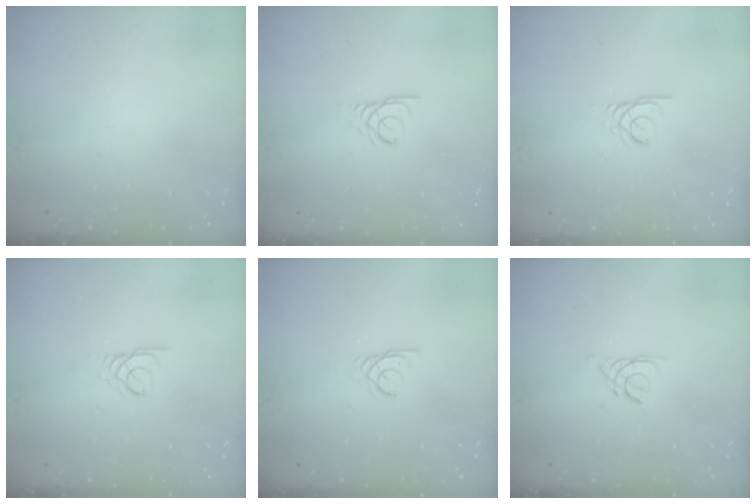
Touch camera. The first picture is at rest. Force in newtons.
{"total": 2.2, "press": 2.2, "slide": 0.2}
{"total": 2.2, "press": 2.2, "slide": 0.2}
{"total": 2.3, "press": 2.3, "slide": 0.2}
{"total": 2.0, "press": 2.0, "slide": 0.2}
{"total": 2.2, "press": 2.2, "slide": 0.4}